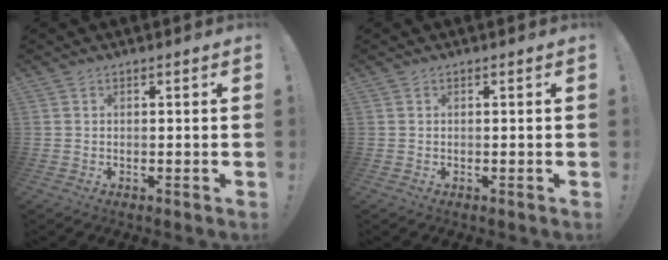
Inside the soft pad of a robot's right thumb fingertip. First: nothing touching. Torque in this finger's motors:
{"motor_torque": [0.00, 0.00, -0.01, 0.04, 0.02]}